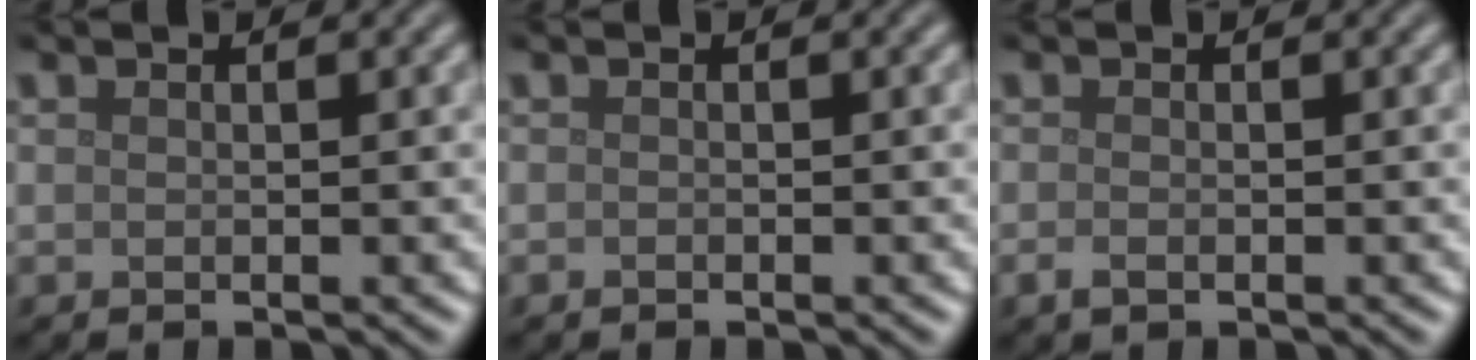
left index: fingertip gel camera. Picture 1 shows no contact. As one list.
[{"total": 0.0}, {"total": 1.0, "force": [-0.6, 0.5, 0.7], "torque": [-0.018, -0.004, -0.011]}]